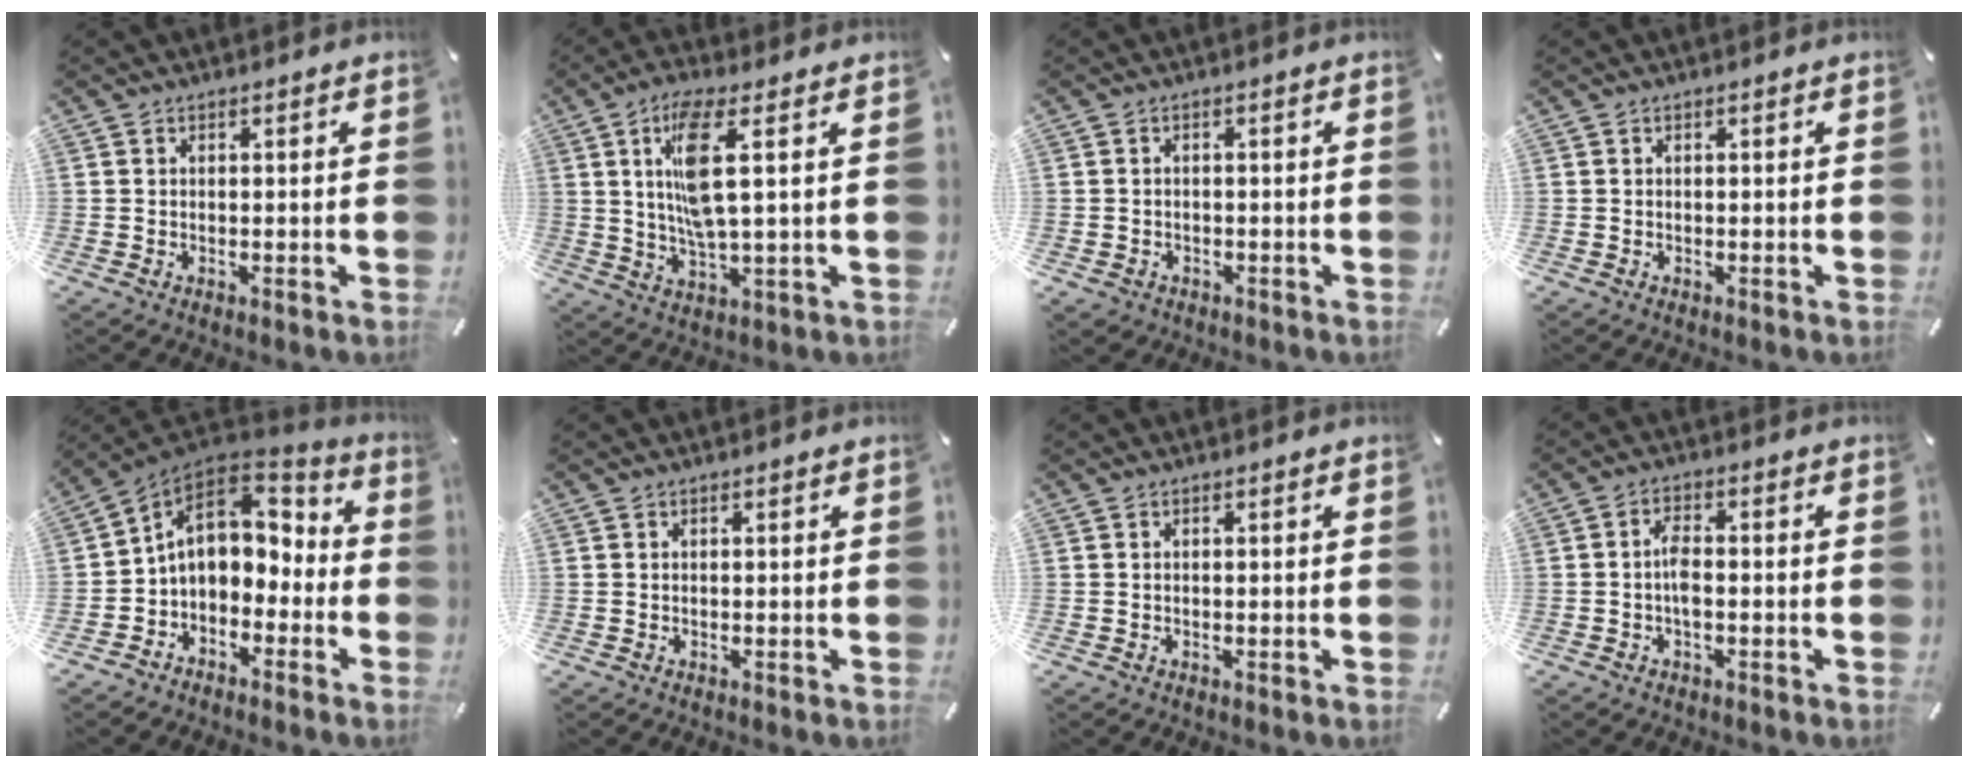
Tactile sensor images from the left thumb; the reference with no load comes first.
{"total": 10.6, "force": [2.7, 2.7, 9.9], "torque": [-0.198, -0.005, 0.041]}
{"total": 1.6, "force": [-0.9, 1.3, 0.4], "torque": [-0.008, 0.007, -0.023]}
{"total": 0.0}
{"total": 12.0, "force": [1.3, 9.4, 7.5], "torque": [-0.111, 0.000, 0.025]}
{"total": 0.0}
{"total": 0.0}
{"total": 4.1, "force": [-0.8, 1.8, 3.5], "torque": [-0.071, 0.006, -0.017]}